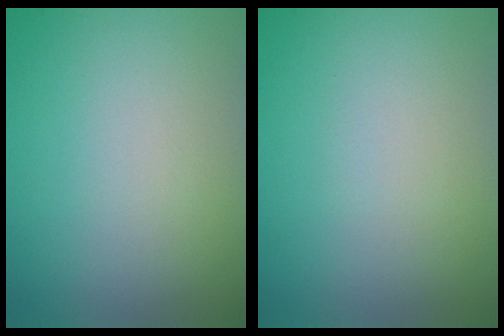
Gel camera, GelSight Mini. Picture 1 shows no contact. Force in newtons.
{"total": 0.0}